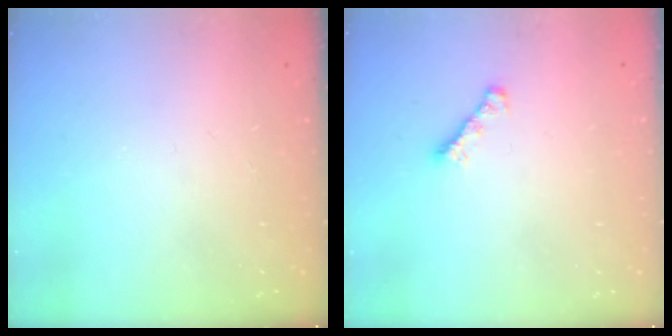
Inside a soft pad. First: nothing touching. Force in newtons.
{"total": 1.6, "press": 1.4, "slide": 0.6}